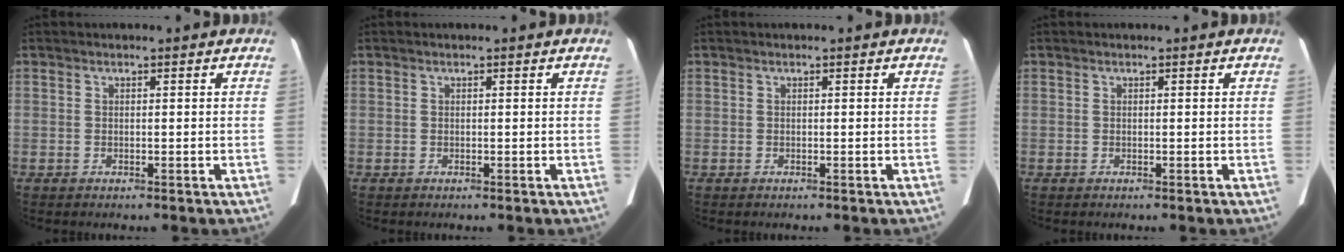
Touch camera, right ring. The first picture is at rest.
{"total": 0.0}
{"total": 0.0}
{"total": 0.0}